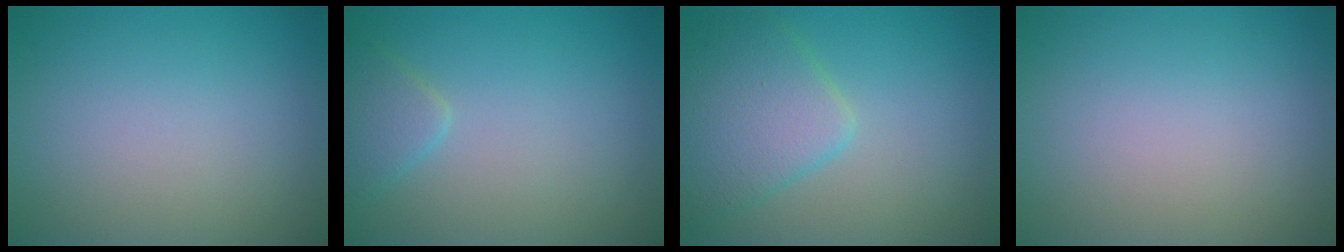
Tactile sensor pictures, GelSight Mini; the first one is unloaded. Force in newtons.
{"total": 1.9, "press": 1.9, "slide": 0.1}
{"total": 4.8, "press": 4.8, "slide": 0.1}
{"total": 0.0}